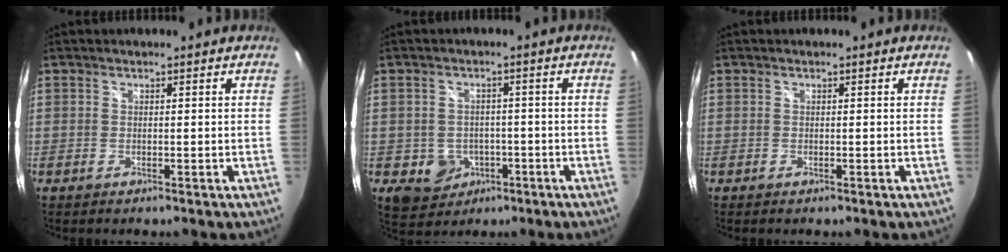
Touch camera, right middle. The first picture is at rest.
{"total": 7.0, "force": [-2.6, 6.1, 2.3], "torque": [-0.059, 0.005, -0.020]}
{"total": 0.0}